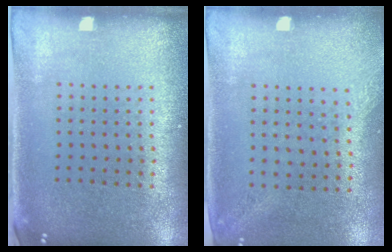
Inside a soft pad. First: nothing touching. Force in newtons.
{"total": 1.4, "press": 1.0, "slide": 1.0}